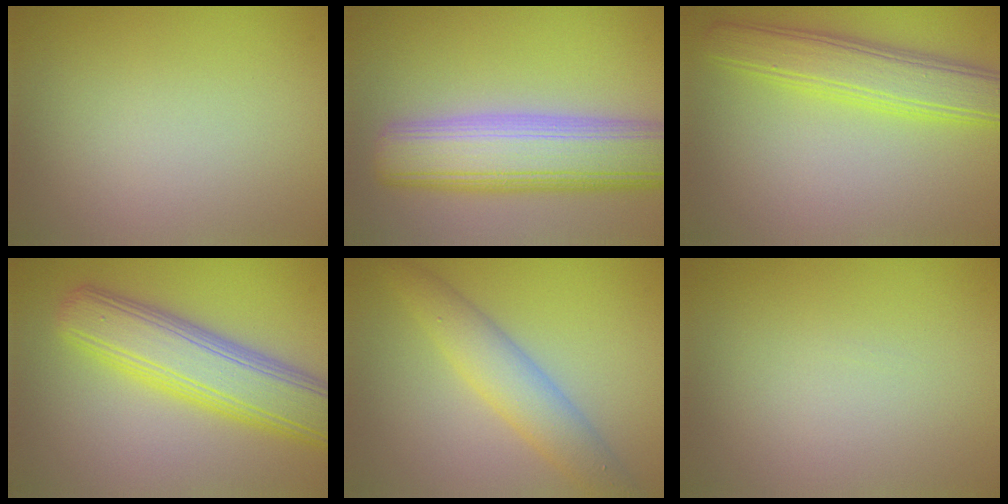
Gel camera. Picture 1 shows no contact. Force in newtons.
{"total": 9.2, "press": 9.1, "slide": 0.7}
{"total": 5.7, "press": 5.7, "slide": 0.1}
{"total": 8.3, "press": 8.3, "slide": 0.3}
{"total": 4.3, "press": 4.3, "slide": 0.1}
{"total": 0.0}